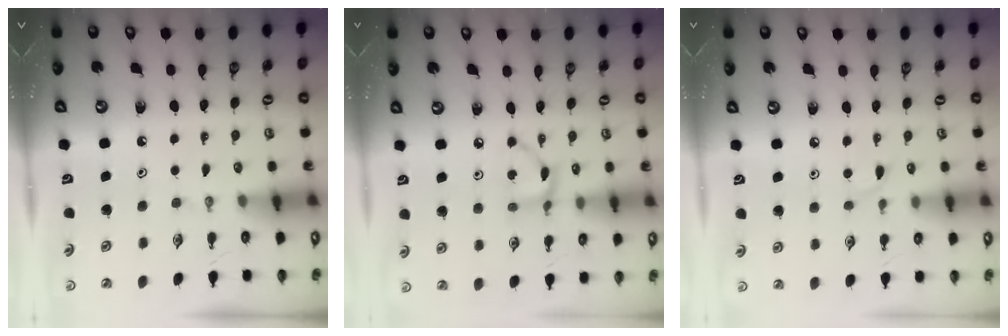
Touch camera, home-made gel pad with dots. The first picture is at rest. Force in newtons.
{"total": 4.7, "press": 4.7, "slide": 0.3}
{"total": 2.8, "press": 2.7, "slide": 0.4}